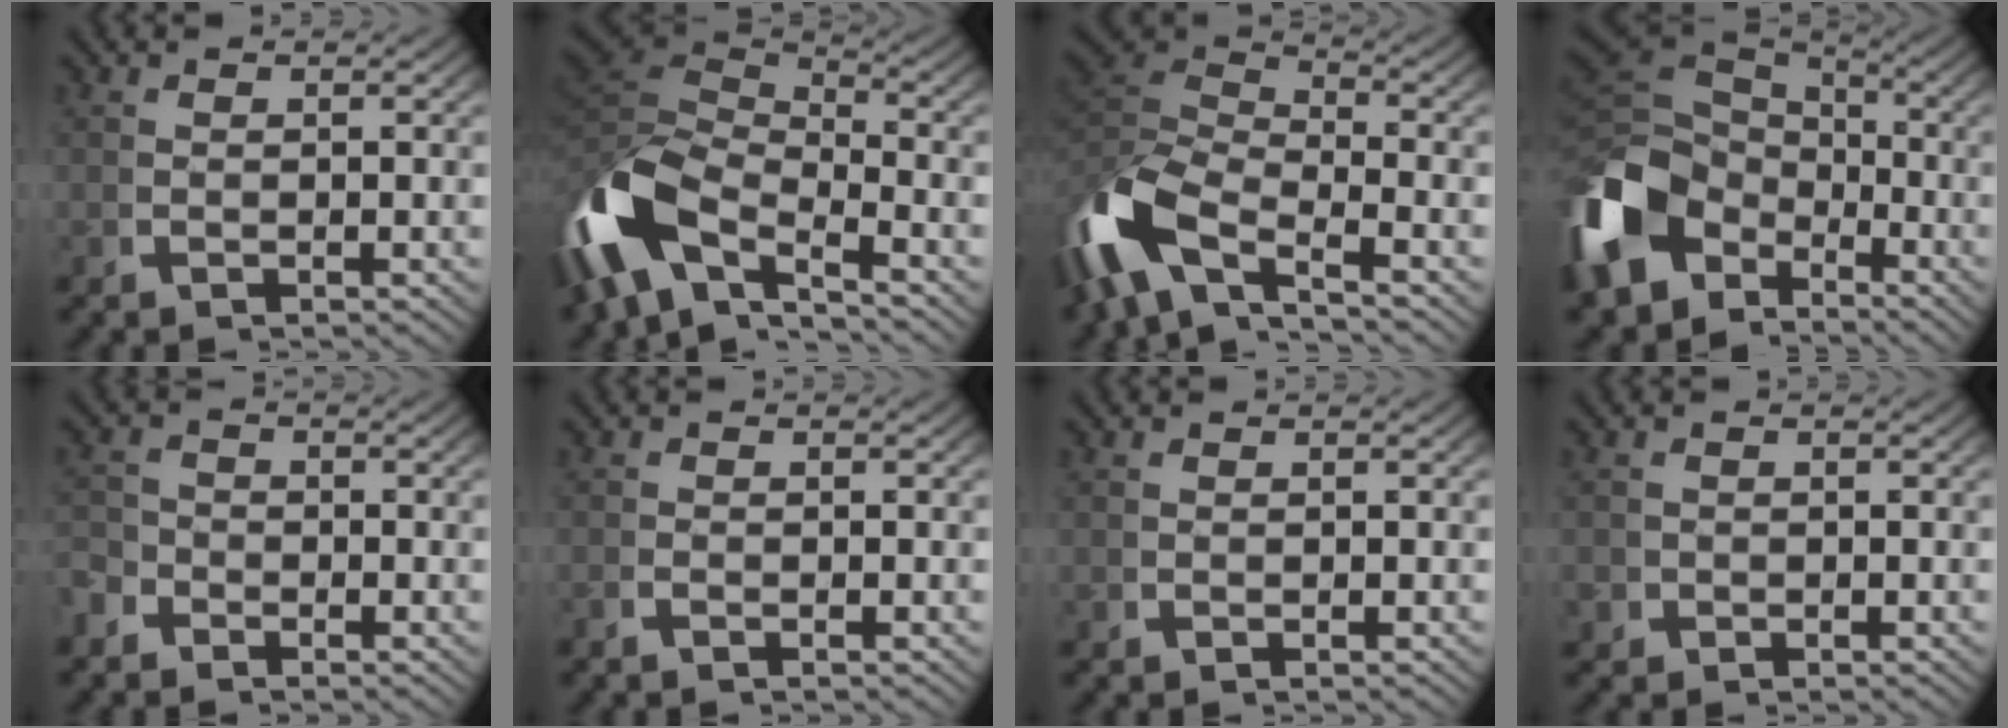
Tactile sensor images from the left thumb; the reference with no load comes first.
{"total": 12.2, "force": [-1.6, 8.2, 8.8], "torque": [-0.222, -0.028, -0.023]}
{"total": 11.0, "force": [-2.3, 7.5, 7.7], "torque": [-0.195, -0.027, -0.036]}
{"total": 13.2, "force": [-2.1, 9.5, 9.0], "torque": [-0.202, -0.030, -0.023]}
{"total": 2.1, "force": [-1.5, 1.5, 0.3], "torque": [-0.004, -0.008, -0.032]}
{"total": 0.6, "force": [-0.5, 0.2, 0.1], "torque": [-0.001, -0.002, -0.013]}
{"total": 0.0}
{"total": 1.2, "force": [-0.5, 1.1, 0.1], "torque": [-0.003, -0.010, -0.006]}